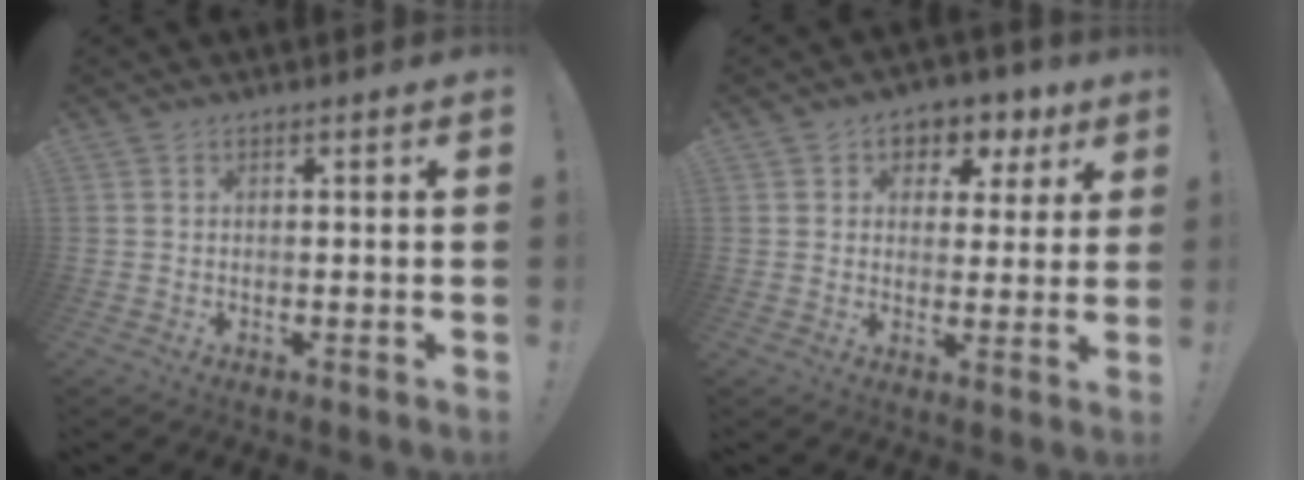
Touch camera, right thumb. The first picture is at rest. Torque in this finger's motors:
{"motor_torque": [0.33, 1.54, 0.24, -0.15, 0.00]}